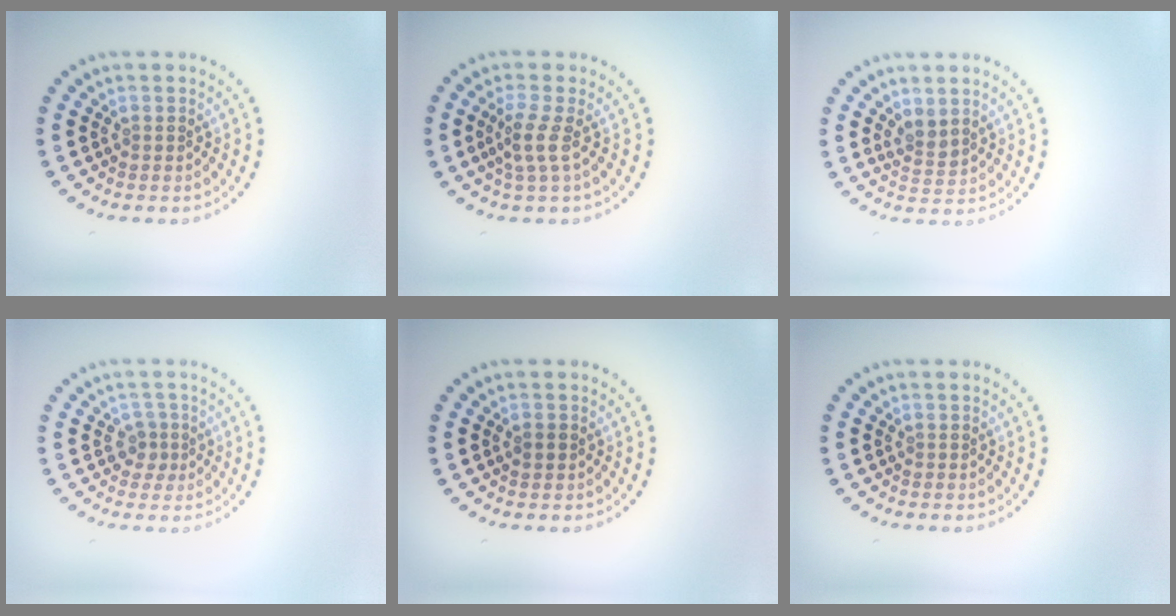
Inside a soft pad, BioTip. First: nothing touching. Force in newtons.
{"total": 2.1, "press": 1.4, "slide": 1.5}
{"total": 1.5, "press": 1.2, "slide": 0.9}
{"total": 1.7, "press": 1.3, "slide": 1.0}
{"total": 0.7, "press": 0.7, "slide": 0.1}
{"total": 0.0}